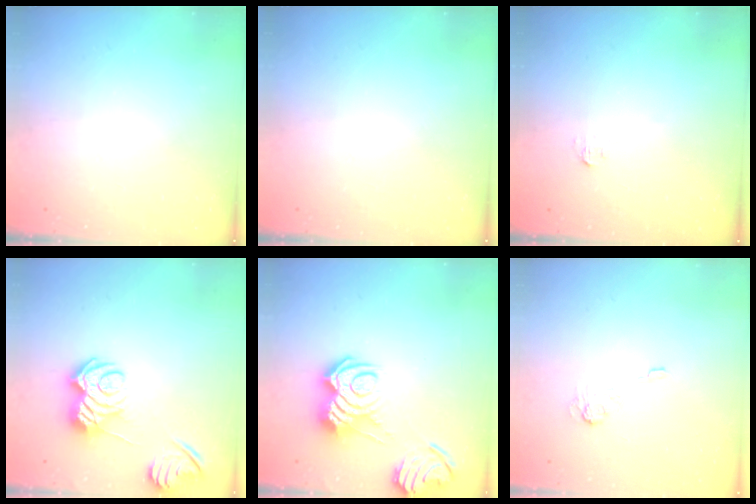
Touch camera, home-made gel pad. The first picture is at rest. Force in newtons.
{"total": 0.0}
{"total": 3.5, "press": 3.5, "slide": 0.5}
{"total": 9.7, "press": 9.6, "slide": 0.9}
{"total": 11.9, "press": 11.8, "slide": 1.1}
{"total": 3.1, "press": 2.6, "slide": 1.7}